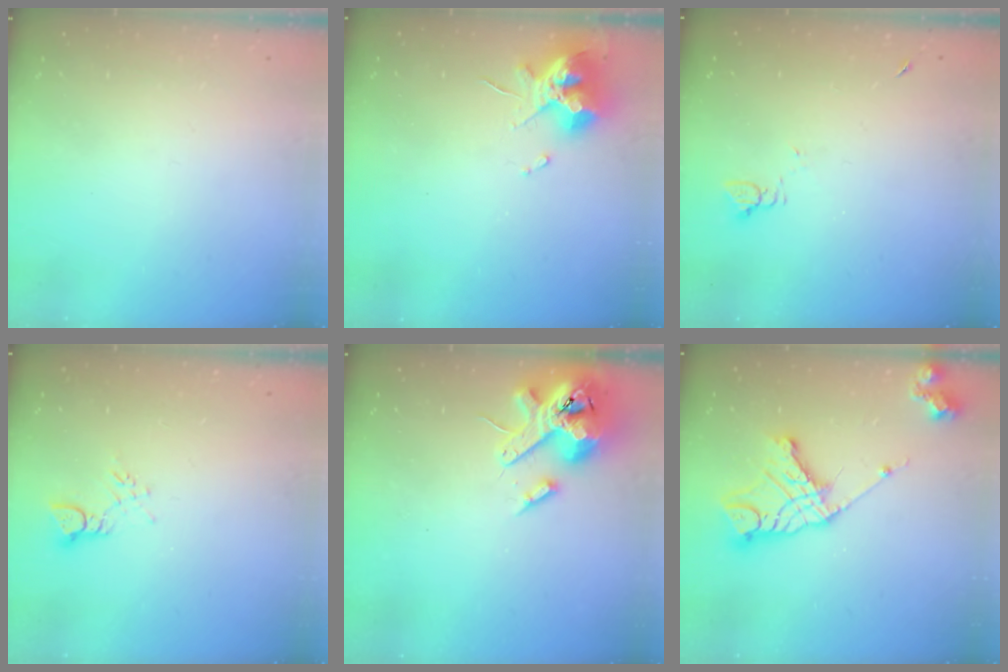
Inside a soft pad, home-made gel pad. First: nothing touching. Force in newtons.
{"total": 12.2, "press": 12.1, "slide": 1.4}
{"total": 2.3, "press": 2.3, "slide": 0.3}
{"total": 2.9, "press": 2.8, "slide": 0.5}
{"total": 14.5, "press": 14.3, "slide": 2.4}
{"total": 16.2, "press": 16.1, "slide": 1.4}